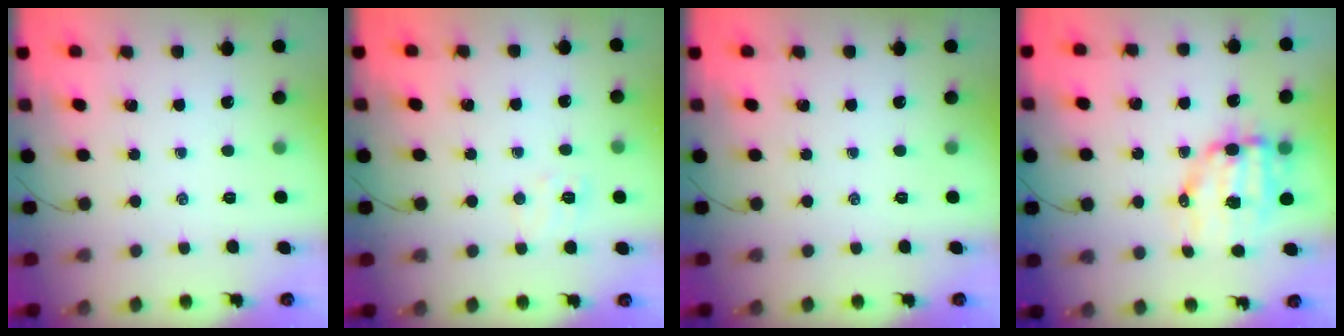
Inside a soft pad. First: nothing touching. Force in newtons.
{"total": 5.1, "press": 5.0, "slide": 1.2}
{"total": 0.0}
{"total": 10.0, "press": 9.8, "slide": 2.2}